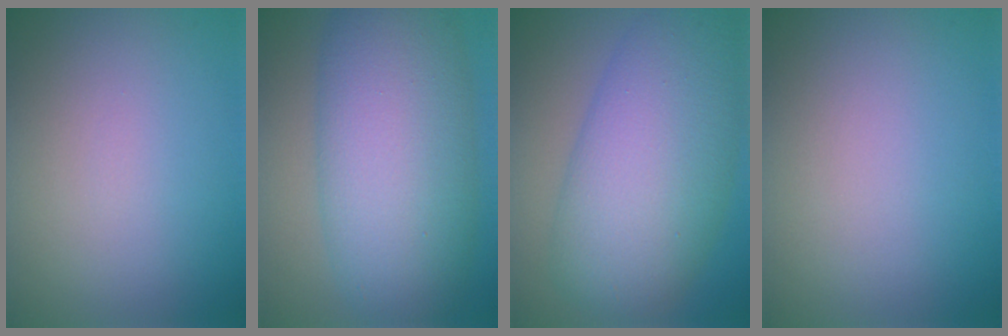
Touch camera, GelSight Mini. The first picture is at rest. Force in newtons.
{"total": 11.6, "press": 11.6, "slide": 0.1}
{"total": 11.5, "press": 11.5, "slide": 0.1}
{"total": 0.0}